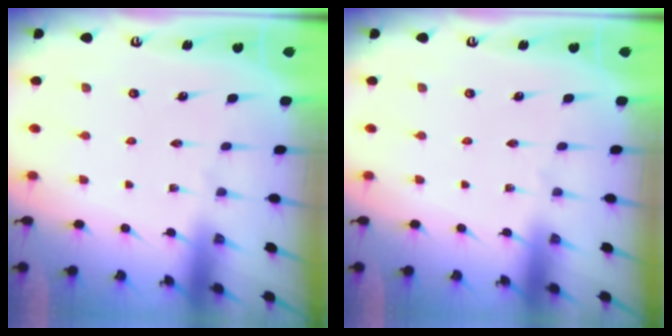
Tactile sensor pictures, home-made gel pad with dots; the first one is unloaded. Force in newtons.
{"total": 0.0}